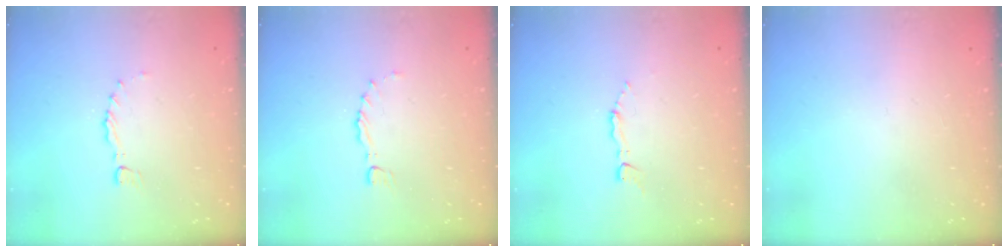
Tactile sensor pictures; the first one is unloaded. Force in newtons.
{"total": 0.0}
{"total": 2.8, "press": 2.8, "slide": 0.4}
{"total": 0.0}